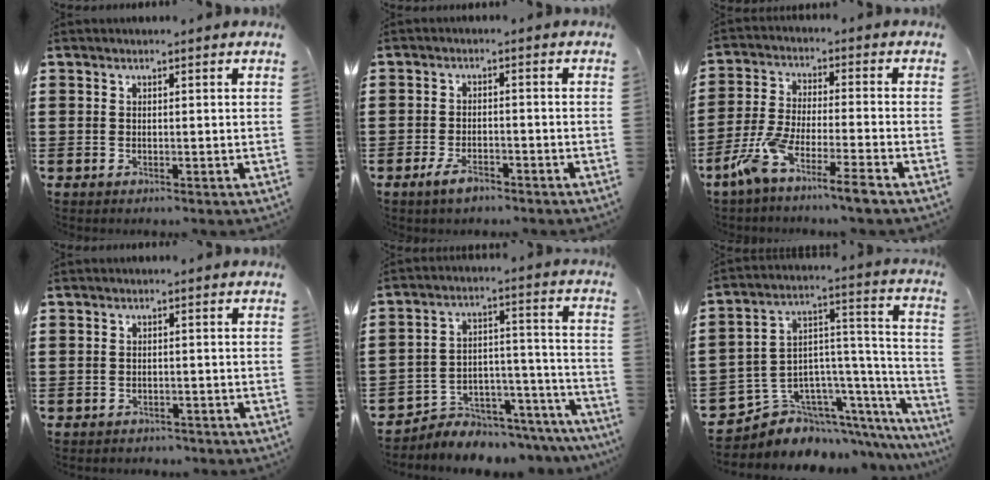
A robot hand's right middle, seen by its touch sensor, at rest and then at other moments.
{"total": 3.3, "force": [-2.2, 1.2, 2.2], "torque": [-0.050, 0.001, -0.045]}
{"total": 7.6, "force": [-6.2, -0.4, 4.3], "torque": [-0.109, -0.017, -0.127]}
{"total": 1.3, "force": [-1.2, 0.4, -0.2], "torque": [0.000, 0.004, -0.028]}
{"total": 5.2, "force": [-4.8, 2.0, 0.1], "torque": [-0.006, 0.008, -0.098]}
{"total": 6.8, "force": [-4.9, 4.6, 0.9], "torque": [-0.029, -0.013, -0.083]}